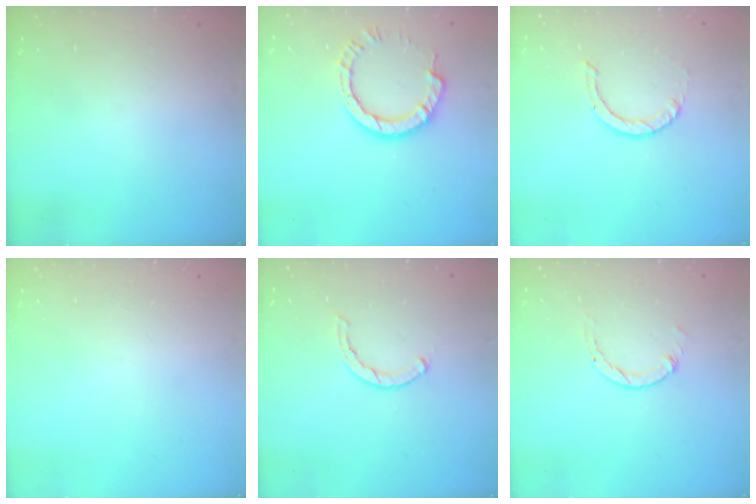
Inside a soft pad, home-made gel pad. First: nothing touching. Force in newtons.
{"total": 9.2, "press": 9.1, "slide": 0.8}
{"total": 0.9, "press": 0.9, "slide": 0.1}
{"total": 0.0}
{"total": 0.5, "press": 0.5, "slide": 0.2}
{"total": 1.3, "press": 1.2, "slide": 0.2}